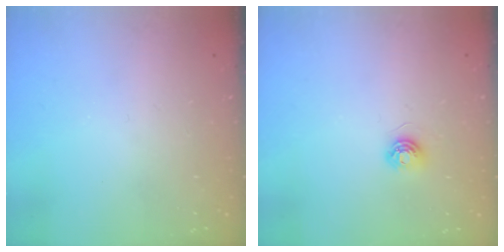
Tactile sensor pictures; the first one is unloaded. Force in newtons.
{"total": 5.0, "press": 4.9, "slide": 0.6}